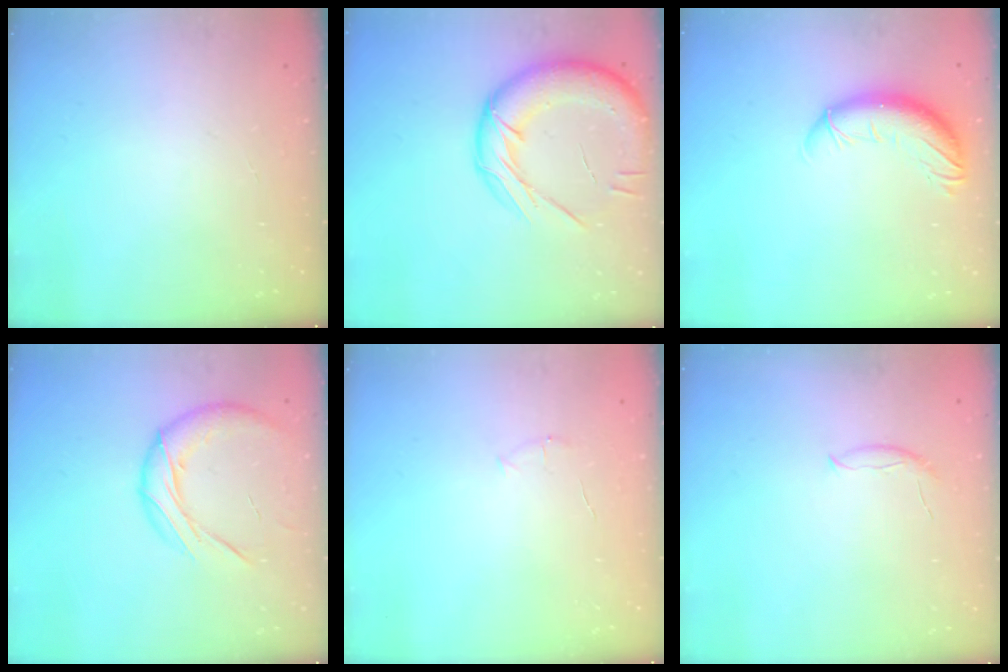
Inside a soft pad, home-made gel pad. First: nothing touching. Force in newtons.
{"total": 19.9, "press": 19.5, "slide": 3.8}
{"total": 10.8, "press": 10.6, "slide": 1.9}
{"total": 12.7, "press": 12.6, "slide": 1.8}
{"total": 3.6, "press": 3.4, "slide": 1.0}
{"total": 6.7, "press": 6.7, "slide": 0.8}